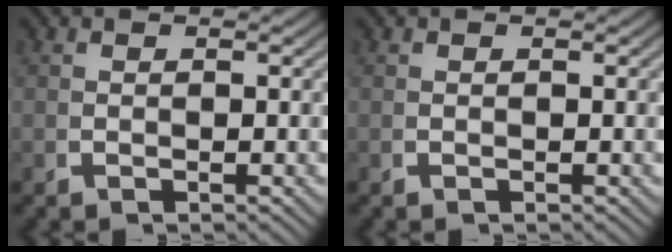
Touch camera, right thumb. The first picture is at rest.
{"total": 0.0}